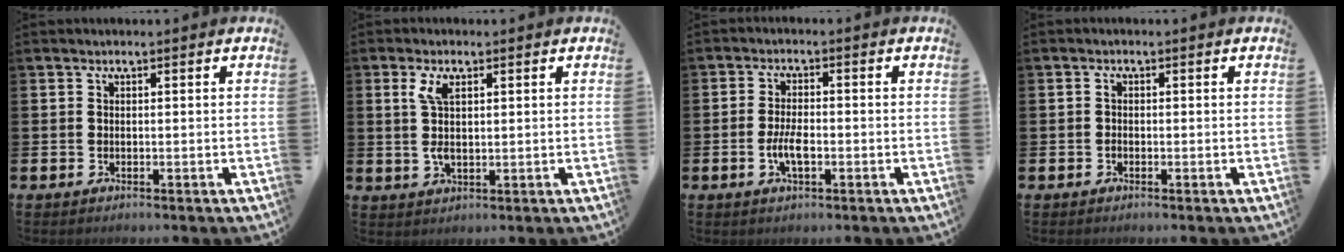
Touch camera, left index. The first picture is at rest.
{"total": 4.2, "force": [1.6, 1.7, 3.4], "torque": [-0.062, 0.001, 0.025]}
{"total": 3.8, "force": [-0.9, 1.5, 3.4], "torque": [-0.062, -0.002, -0.019]}
{"total": 0.9, "force": [-0.3, 0.6, 0.5], "torque": [-0.004, 0.000, -0.008]}